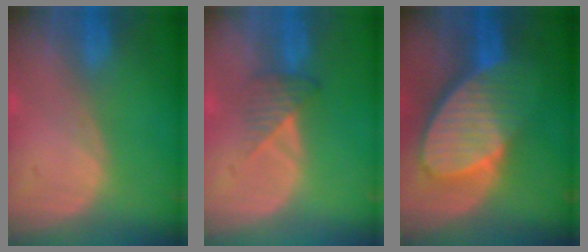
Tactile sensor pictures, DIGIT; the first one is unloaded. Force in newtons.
{"total": 3.4, "press": 3.1, "slide": 1.5}
{"total": 10.0, "press": 8.7, "slide": 4.8}